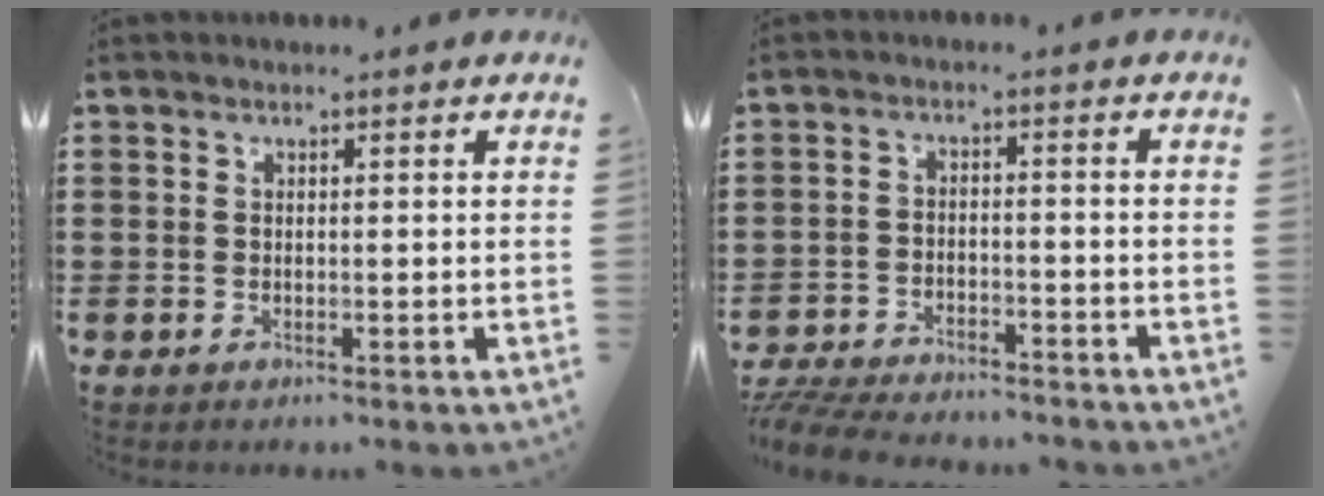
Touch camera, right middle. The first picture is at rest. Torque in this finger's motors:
{"motor_torque": [1.29, -0.40, 0.23, 0.17]}